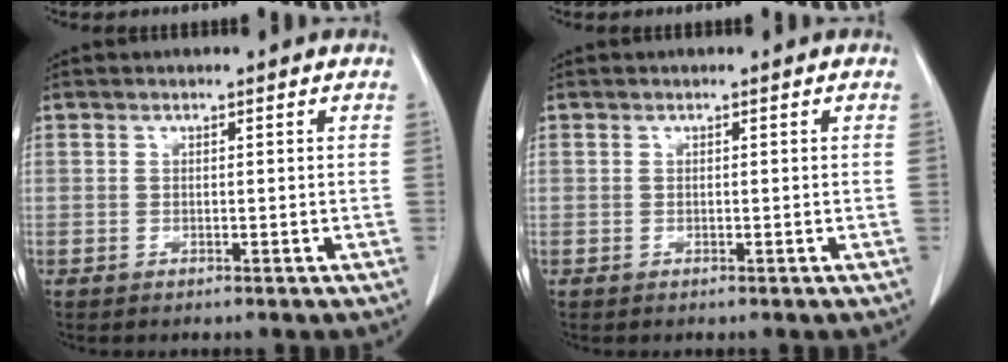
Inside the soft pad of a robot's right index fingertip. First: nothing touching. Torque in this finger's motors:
{"motor_torque": [0.00, 0.00, 0.03, 0.01]}